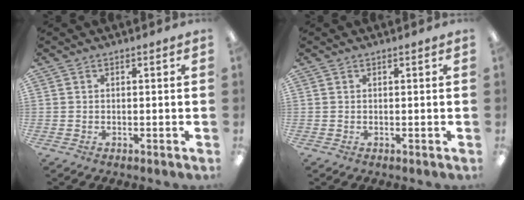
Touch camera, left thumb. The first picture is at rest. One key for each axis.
{"total": 0.0}